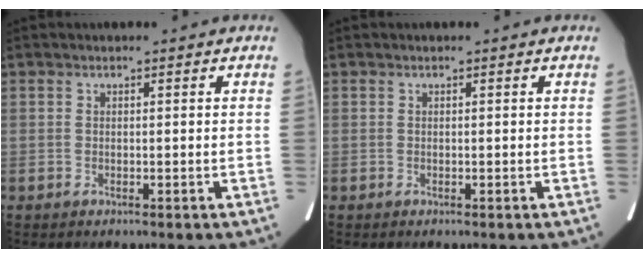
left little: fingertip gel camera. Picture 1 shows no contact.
{"total": 0.0}